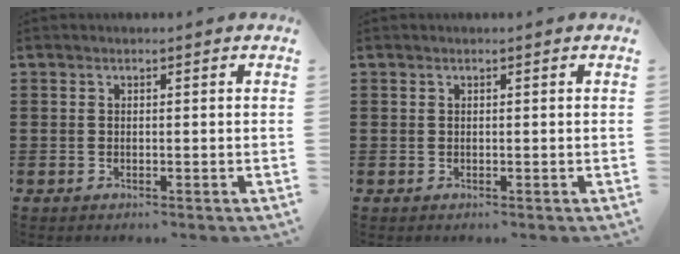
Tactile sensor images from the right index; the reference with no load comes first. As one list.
[{"total": 0.0}]